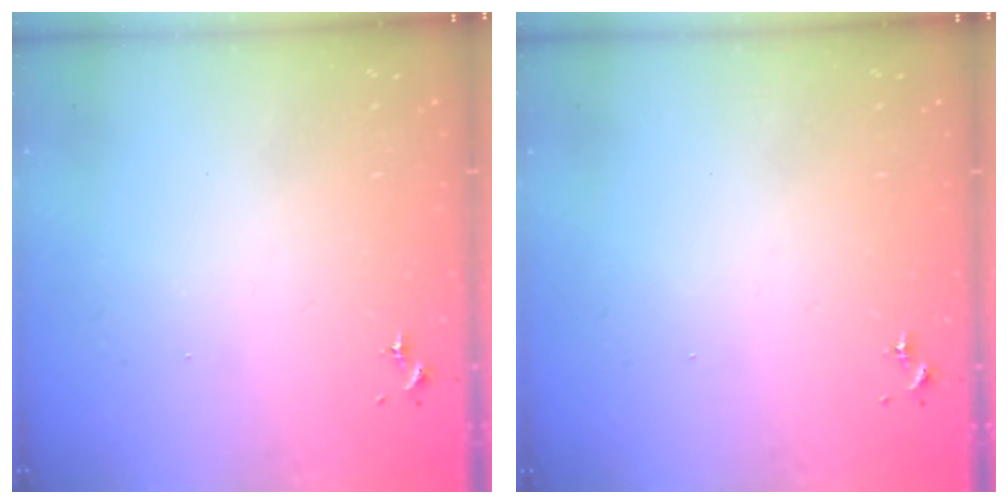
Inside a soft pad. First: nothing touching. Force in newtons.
{"total": 0.0}